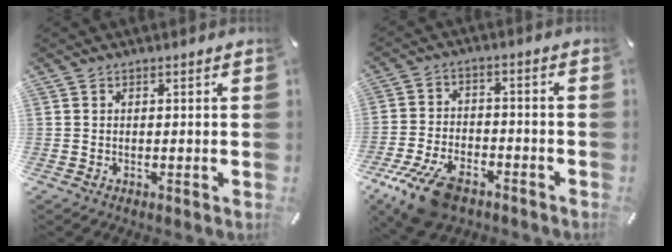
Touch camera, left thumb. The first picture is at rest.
{"total": 12.4, "force": [-7.9, 6.1, 7.4], "torque": [-0.146, 0.037, -0.142]}